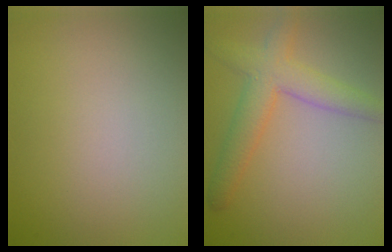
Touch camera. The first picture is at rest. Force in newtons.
{"total": 4.5, "press": 4.5, "slide": 0.1}